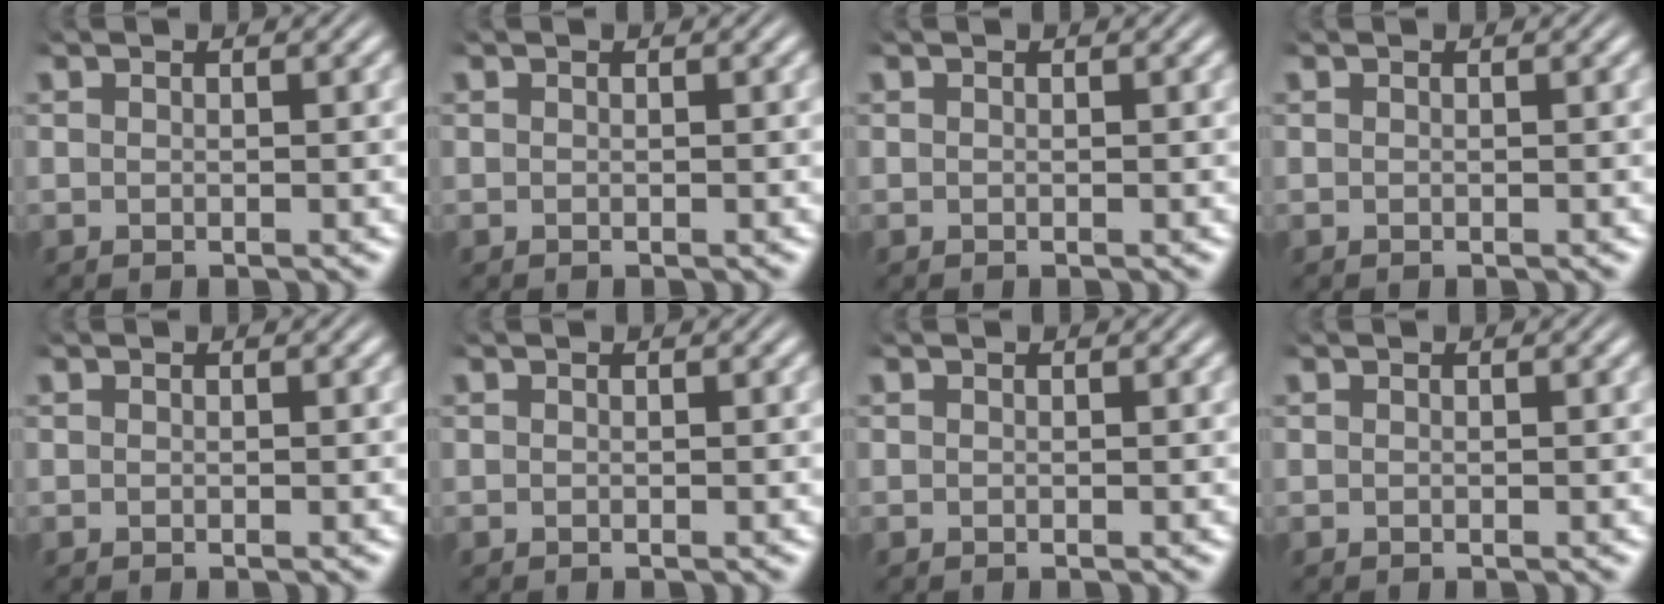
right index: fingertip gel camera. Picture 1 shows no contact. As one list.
[{"total": 0.0}, {"total": 0.0}, {"total": 0.0}, {"total": 0.0}, {"total": 0.0}, {"total": 0.0}, {"total": 0.0}]